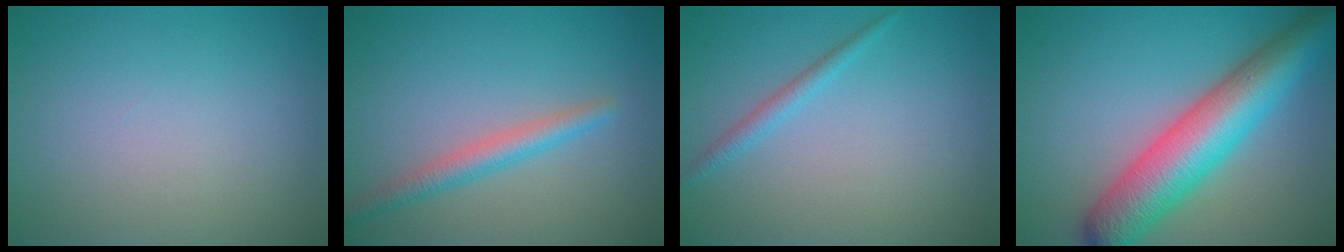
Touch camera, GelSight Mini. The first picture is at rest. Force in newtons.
{"total": 2.5, "press": 2.5, "slide": 0.1}
{"total": 1.4, "press": 1.4, "slide": 0.0}
{"total": 9.3, "press": 9.3, "slide": 0.3}